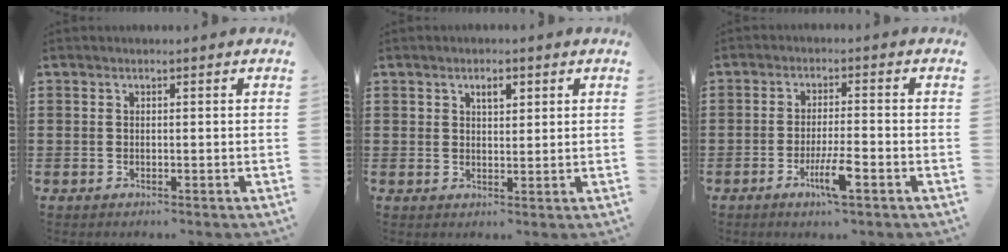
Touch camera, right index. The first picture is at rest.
{"total": 2.3, "force": [1.2, 1.3, 1.5], "torque": [-0.027, 0.004, 0.019]}
{"total": 5.7, "force": [-2.6, 0.7, 5.0], "torque": [-0.101, -0.013, -0.049]}